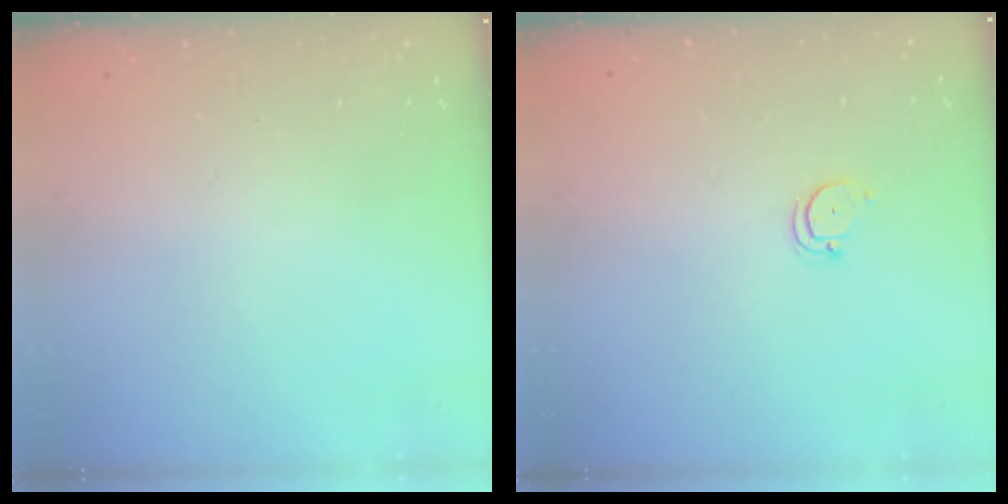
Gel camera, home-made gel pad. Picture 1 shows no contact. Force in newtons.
{"total": 2.3, "press": 2.3, "slide": 0.2}